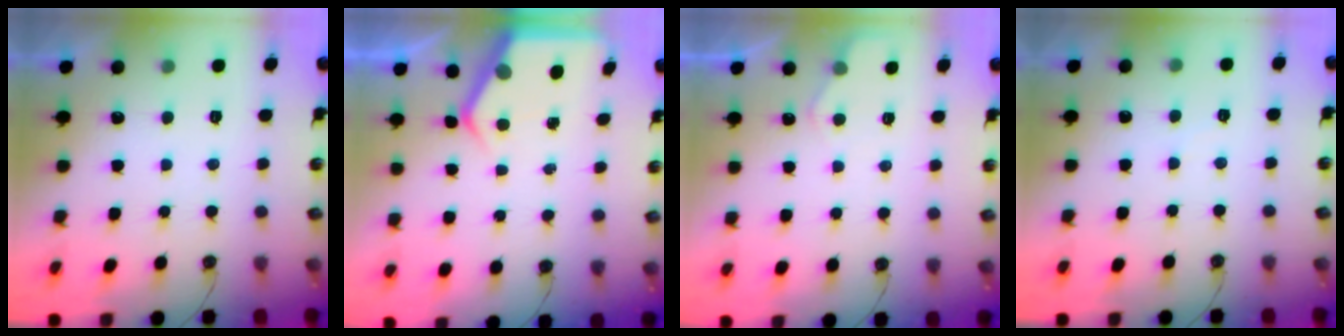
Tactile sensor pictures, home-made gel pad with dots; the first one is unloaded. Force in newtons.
{"total": 5.1, "press": 5.1, "slide": 0.3}
{"total": 3.5, "press": 3.5, "slide": 0.5}
{"total": 3.0, "press": 2.9, "slide": 0.4}